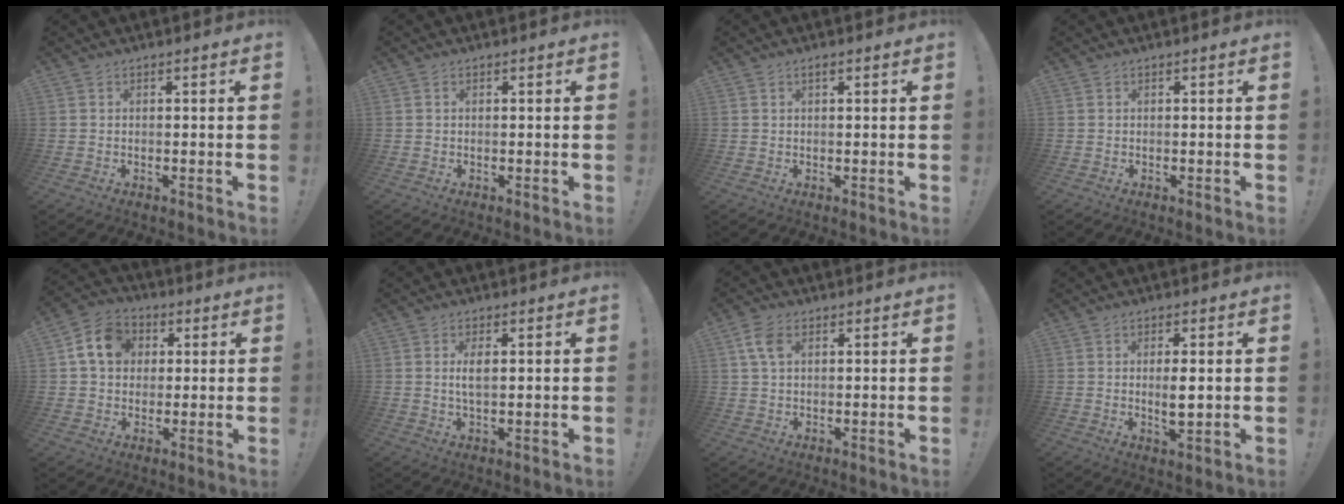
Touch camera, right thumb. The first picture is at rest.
{"total": 0.0}
{"total": 1.0, "force": [0.6, 0.4, 0.7], "torque": [-0.016, 0.002, 0.011]}
{"total": 0.0}
{"total": 11.6, "force": [3.0, 9.5, 6.0], "torque": [-0.091, 0.008, 0.064]}
{"total": 3.7, "force": [0.6, 1.2, 3.5], "torque": [-0.063, -0.007, 0.005]}
{"total": 5.7, "force": [1.9, 3.4, 4.2], "torque": [-0.084, 0.002, 0.036]}
{"total": 4.6, "force": [0.3, 1.5, 4.4], "torque": [-0.060, -0.009, 0.004]}